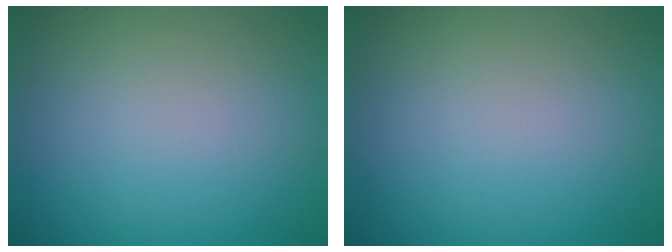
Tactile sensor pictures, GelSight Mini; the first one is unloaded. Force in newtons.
{"total": 0.0}